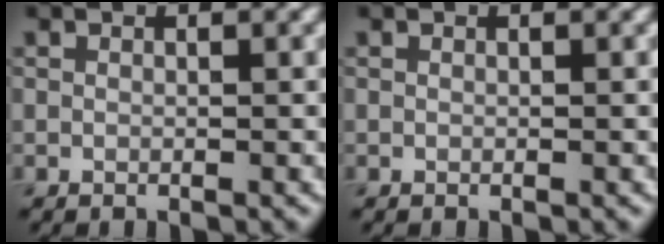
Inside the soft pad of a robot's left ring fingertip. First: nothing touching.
{"total": 0.0}